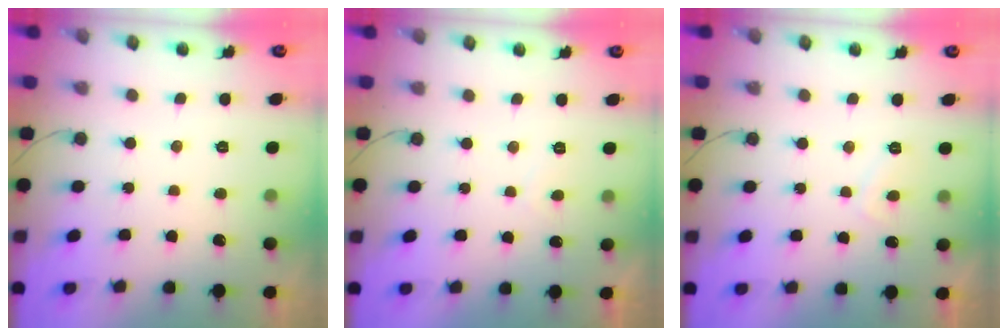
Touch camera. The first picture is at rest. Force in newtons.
{"total": 0.6, "press": 0.0, "slide": 0.6}
{"total": 2.7, "press": 2.5, "slide": 0.9}